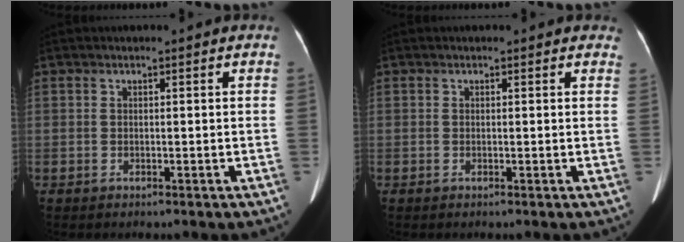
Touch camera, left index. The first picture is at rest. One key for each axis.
{"total": 1.5, "fx": 1.3, "fy": 0.7, "fz": 0.3, "tx": 0.002, "ty": -0.001, "tz": -0.002}